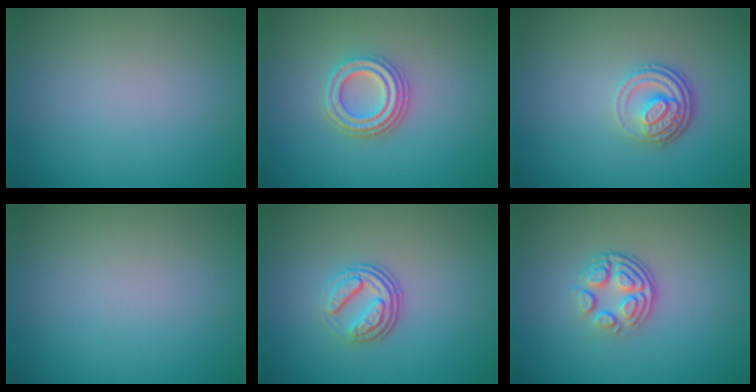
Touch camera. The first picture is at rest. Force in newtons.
{"total": 3.7, "press": 3.0, "slide": 2.1}
{"total": 3.9, "press": 2.8, "slide": 2.7}
{"total": 0.0}
{"total": 3.5, "press": 2.5, "slide": 2.5}
{"total": 3.7, "press": 2.6, "slide": 2.6}